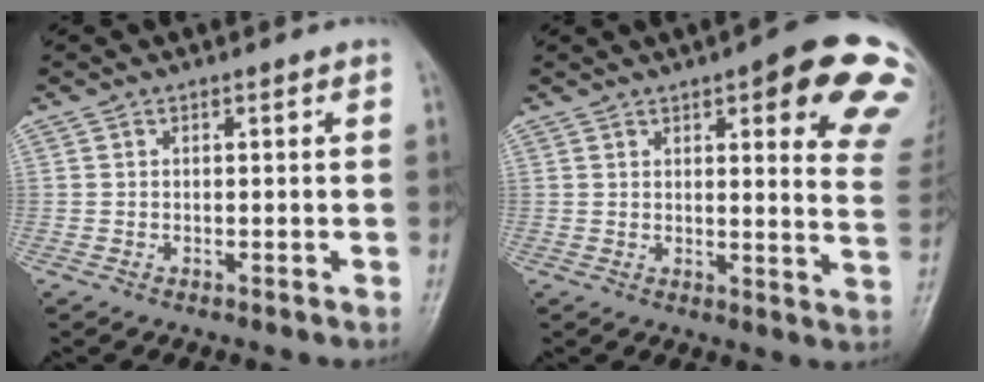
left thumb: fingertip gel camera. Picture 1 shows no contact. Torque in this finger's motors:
{"motor_torque": [0.77, 0.74, 1.55, -1.22, 0.07]}